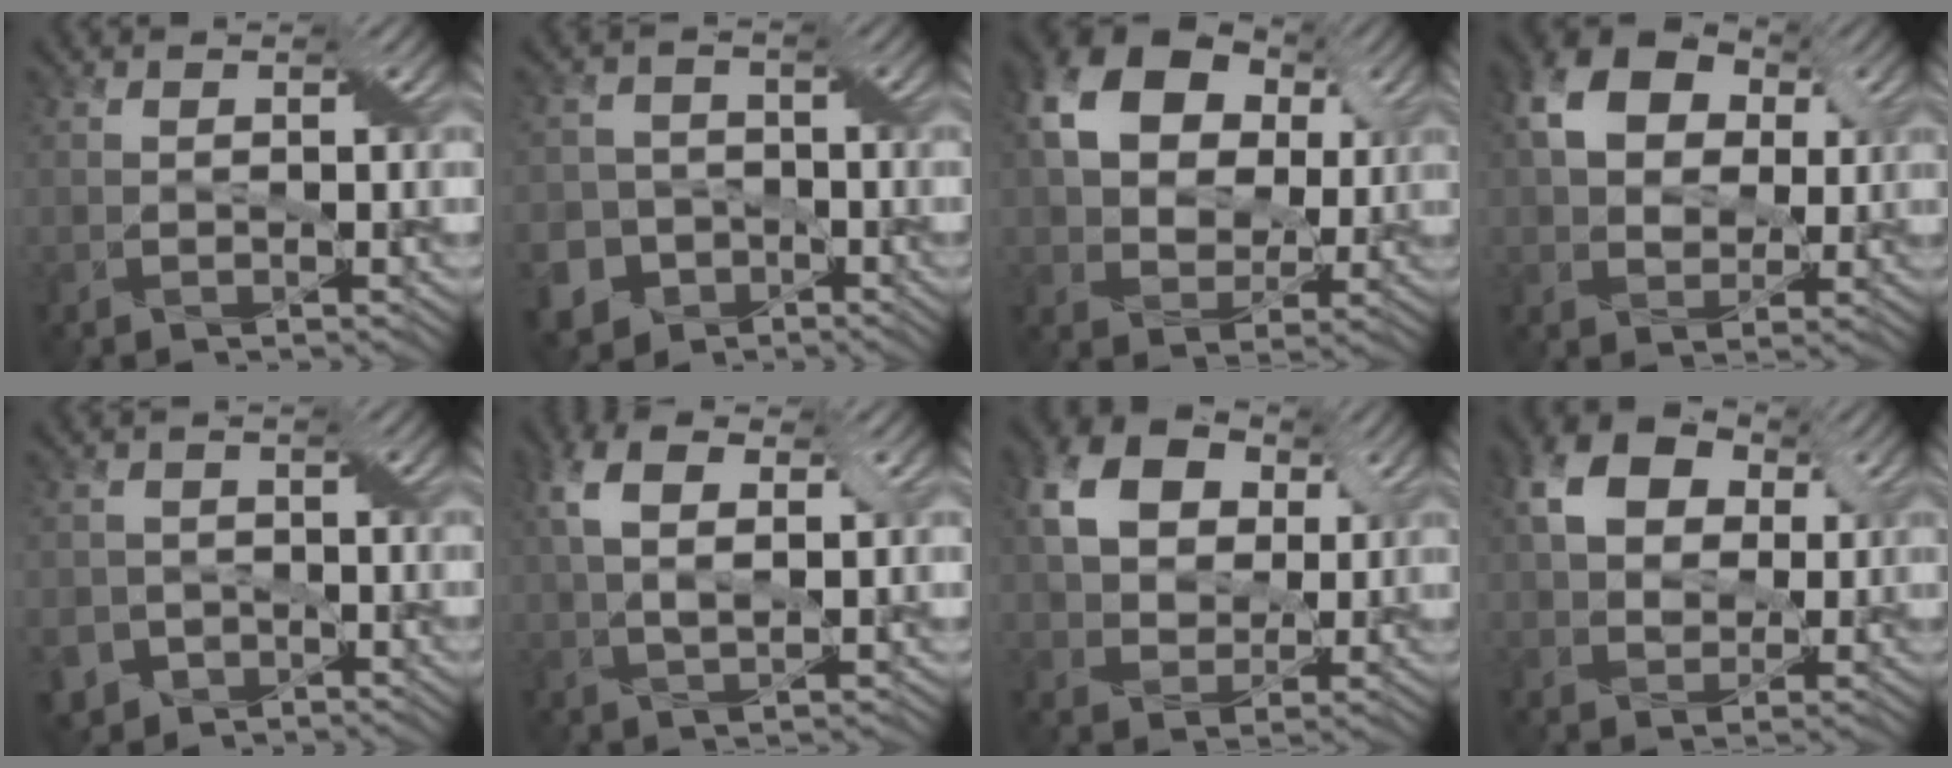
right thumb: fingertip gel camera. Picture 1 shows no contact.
{"total": 10.0, "force": [-5.0, 8.4, 2.2], "torque": [-0.063, -0.027, -0.101]}
{"total": 14.3, "force": [4.7, 10.2, 8.8], "torque": [-0.201, 0.029, 0.088]}
{"total": 10.8, "force": [3.6, 7.8, 6.7], "torque": [-0.170, 0.032, 0.061]}
{"total": 7.0, "force": [-4.0, 5.6, 1.3], "torque": [-0.034, -0.023, -0.081]}
{"total": 7.2, "force": [2.4, 3.3, 6.0], "torque": [-0.127, 0.011, 0.037]}
{"total": 9.8, "force": [3.5, 7.0, 5.8], "torque": [-0.140, 0.011, 0.058]}
{"total": 9.1, "force": [3.2, 6.4, 5.6], "torque": [-0.136, 0.020, 0.048]}